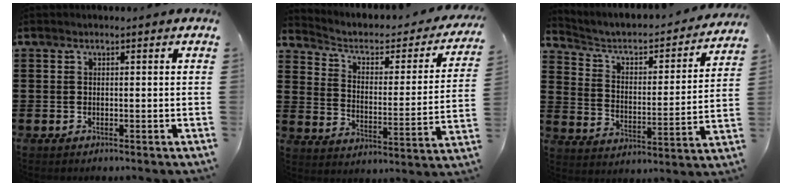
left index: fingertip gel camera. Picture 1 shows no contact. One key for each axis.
{"total": 3.5, "fx": 2.0, "fy": 2.0, "fz": 2.0, "tx": -0.055, "ty": -0.013, "tz": 0.024}
{"total": 3.6, "fx": 2.7, "fy": 1.8, "fz": 1.7, "tx": -0.052, "ty": -0.023, "tz": 0.034}